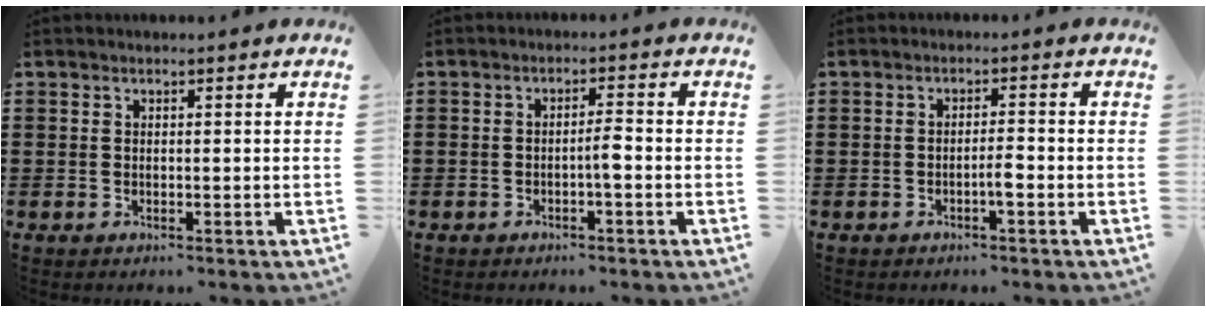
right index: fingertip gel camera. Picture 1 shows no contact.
{"total": 2.5, "force": [-1.0, 0.3, 2.3], "torque": [-0.041, 0.002, -0.018]}
{"total": 2.3, "force": [-1.1, 0.3, 2.0], "torque": [-0.037, 0.003, -0.020]}